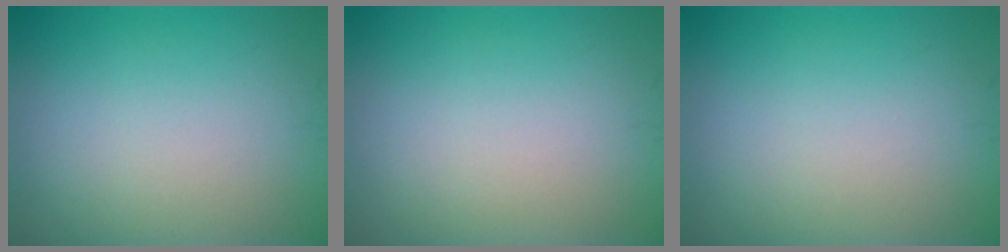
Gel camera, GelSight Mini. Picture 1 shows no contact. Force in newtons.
{"total": 0.0}
{"total": 0.0}